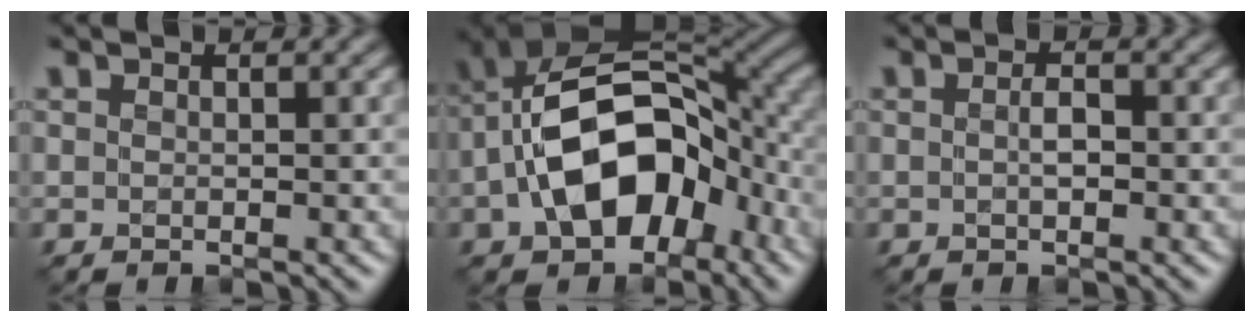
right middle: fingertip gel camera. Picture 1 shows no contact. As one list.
[{"total": 14.1, "force": [-3.1, 8.8, 10.6], "torque": [-0.188, -0.001, -0.067]}, {"total": 1.4, "force": [-0.4, 0.6, 1.2], "torque": [-0.026, 0.001, -0.008]}]